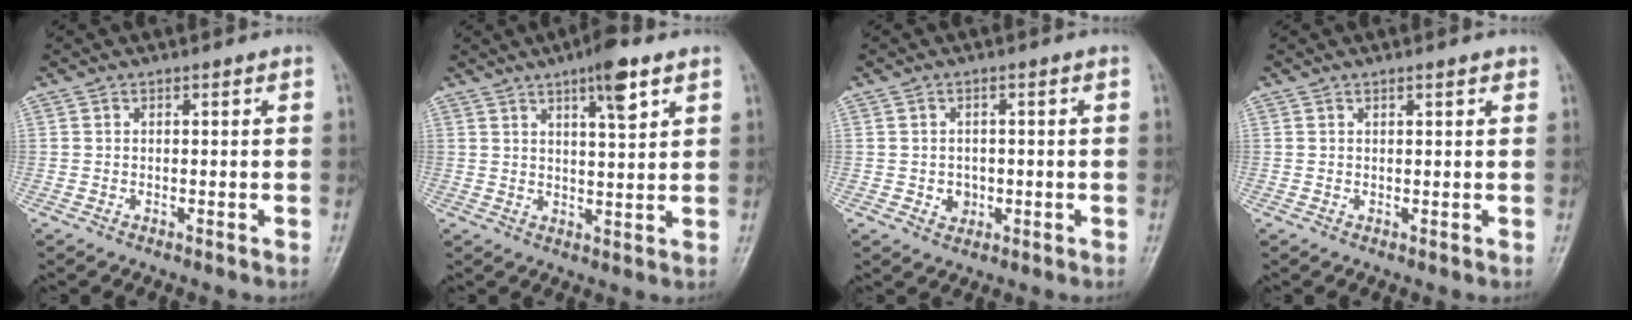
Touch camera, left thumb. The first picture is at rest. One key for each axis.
{"total": 7.1, "fx": 4.1, "fy": 1.6, "fz": 5.6, "tx": -0.080, "ty": -0.018, "tz": 0.062}
{"total": 2.8, "fx": -0.5, "fy": 2.5, "fz": 1.3, "tx": -0.007, "ty": 0.003, "tz": -0.002}
{"total": 1.3, "fx": 0.9, "fy": 0.4, "fz": 0.9, "tx": -0.012, "ty": -0.003, "tz": 0.011}